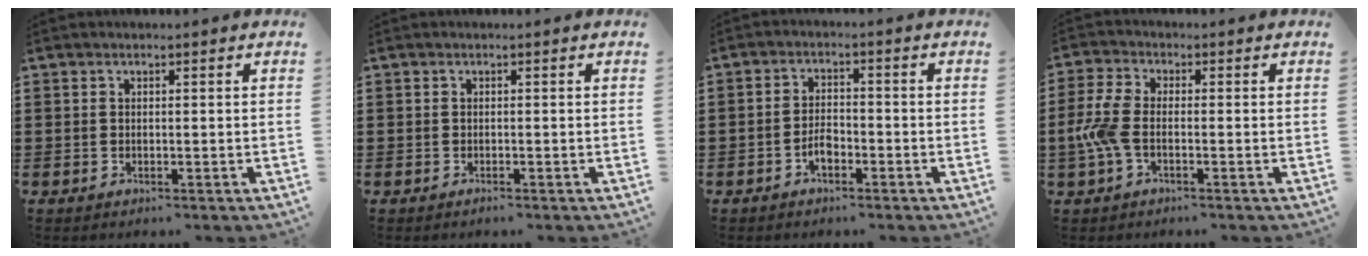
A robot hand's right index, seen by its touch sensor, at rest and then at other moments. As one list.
[{"total": 0.6, "force": [-0.5, 0.0, 0.1], "torque": [-0.005, -0.004, -0.010]}, {"total": 2.9, "force": [-1.6, 1.6, 1.9], "torque": [-0.044, 0.002, -0.033]}, {"total": 5.5, "force": [-1.5, 2.5, 4.7], "torque": [-0.124, -0.010, -0.034]}]